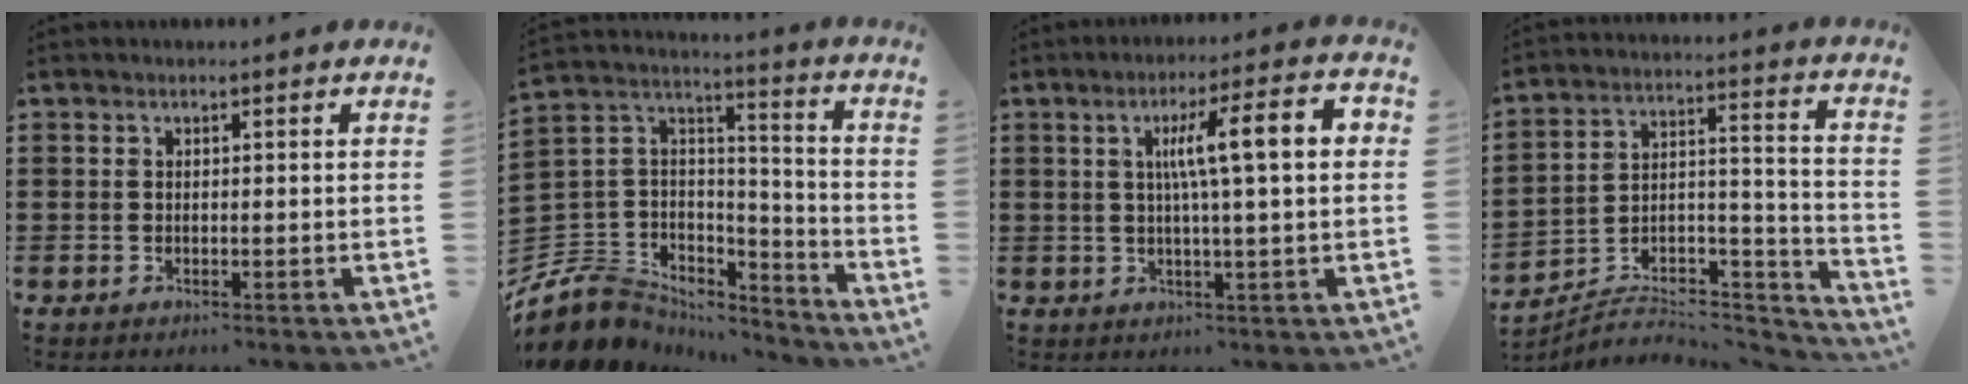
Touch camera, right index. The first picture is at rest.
{"total": 7.9, "force": [-5.7, 5.4, 1.0], "torque": [-0.059, -0.003, -0.113]}
{"total": 9.5, "force": [1.6, 1.1, 9.4], "torque": [-0.175, 0.008, 0.018]}
{"total": 4.7, "force": [-4.0, 2.3, 1.1], "torque": [-0.017, 0.001, -0.080]}